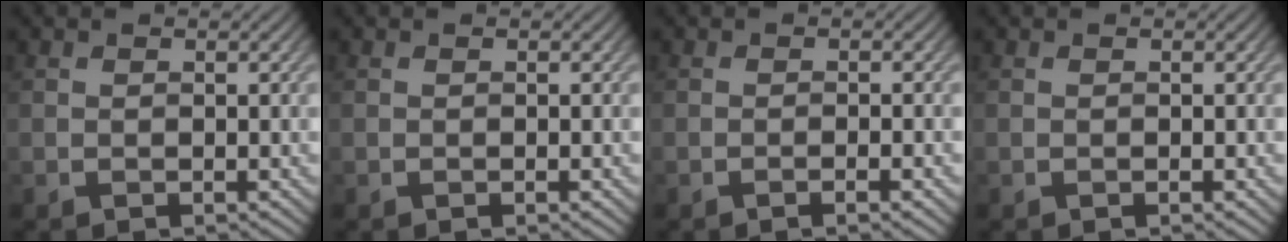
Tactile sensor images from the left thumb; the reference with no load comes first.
{"total": 0.0}
{"total": 1.9, "force": [-0.9, 0.2, 1.6], "torque": [-0.025, 0.006, -0.019]}
{"total": 0.0}